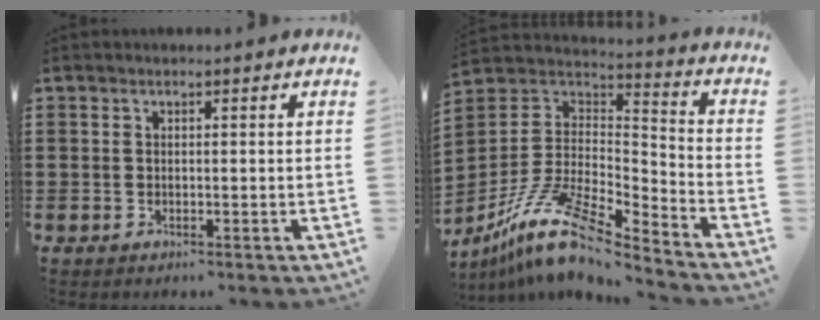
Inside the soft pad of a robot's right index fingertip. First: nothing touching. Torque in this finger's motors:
{"motor_torque": [-0.12, -0.08, 0.05, -0.01]}